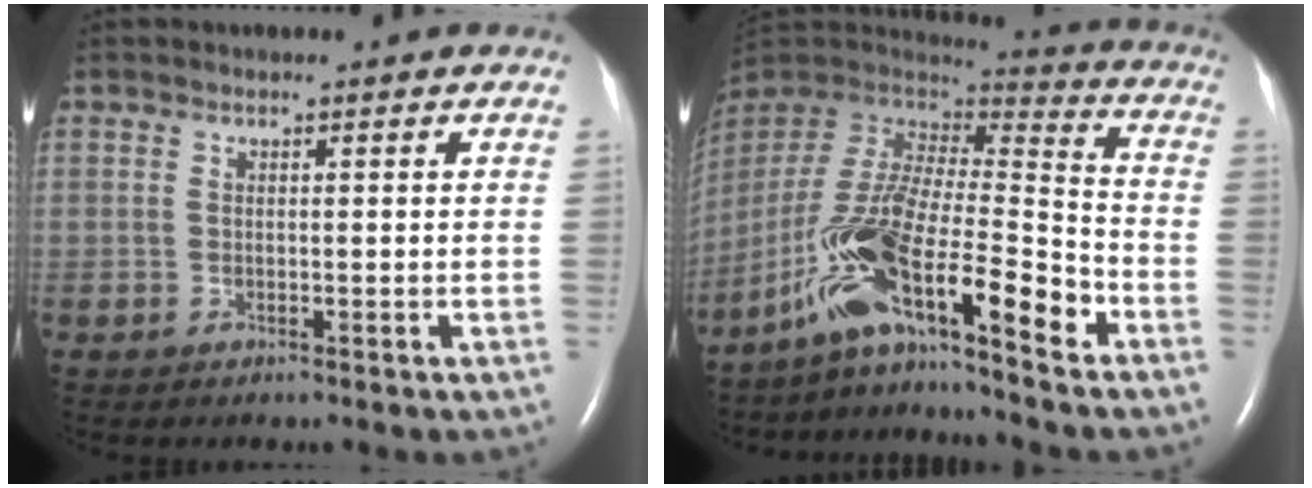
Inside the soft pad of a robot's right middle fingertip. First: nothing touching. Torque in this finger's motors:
{"motor_torque": [0.81, -0.66, 0.53, 0.21]}